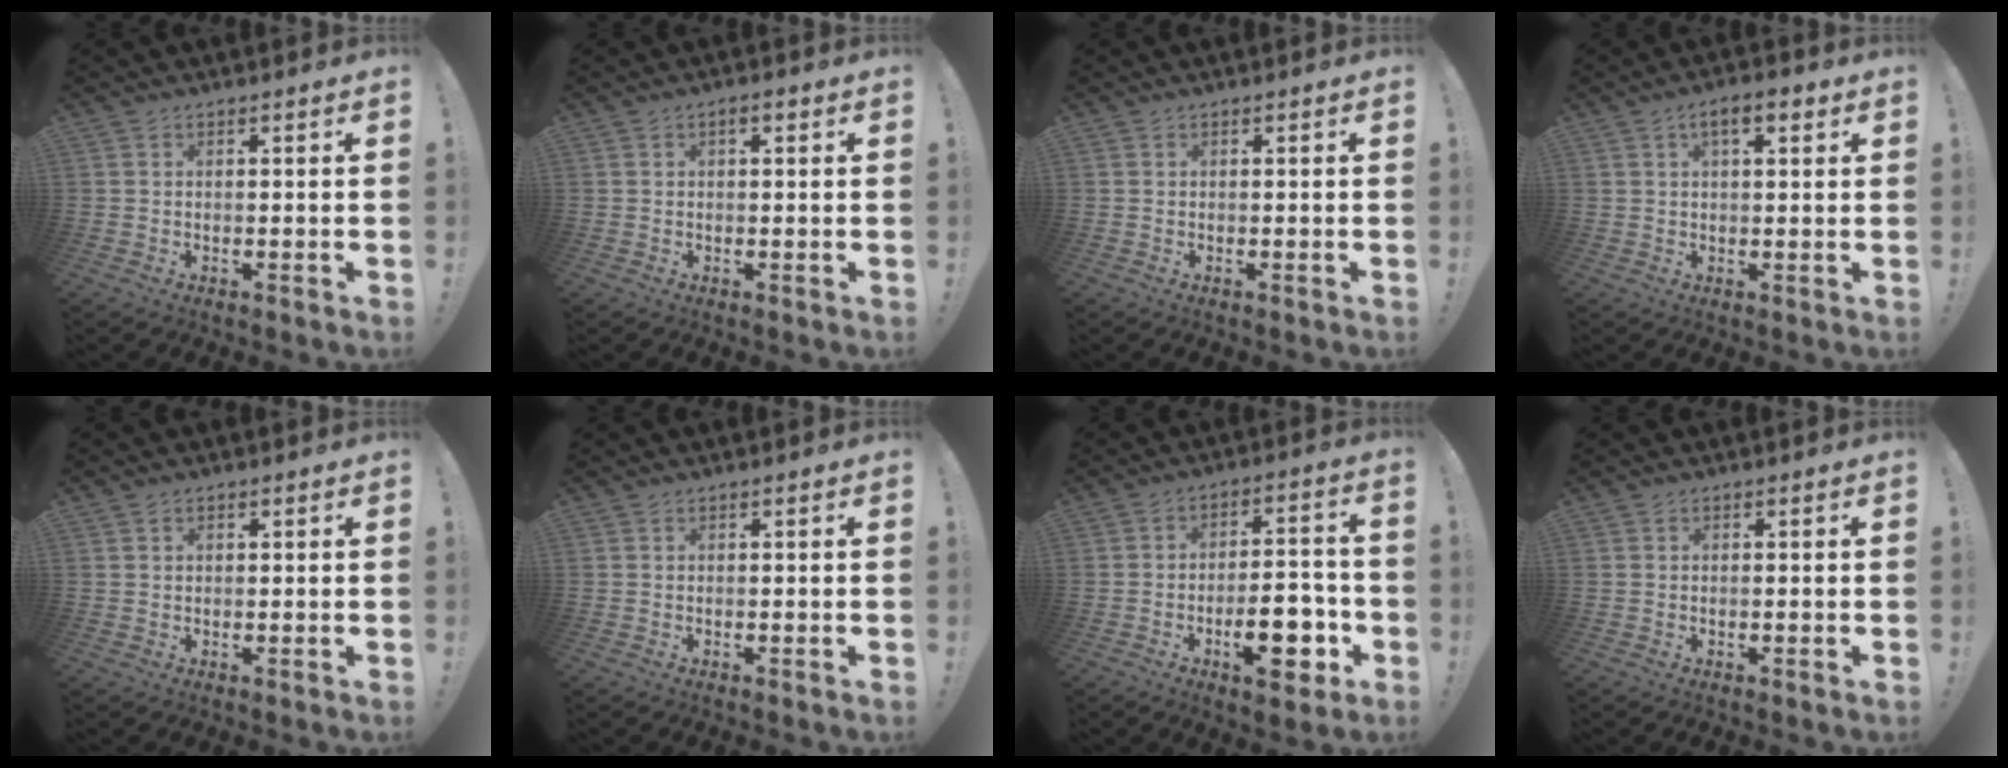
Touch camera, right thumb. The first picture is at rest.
{"total": 1.7, "force": [0.6, 0.8, 1.4], "torque": [-0.022, 0.003, 0.008]}
{"total": 0.0}
{"total": 5.5, "force": [2.3, 2.1, 4.5], "torque": [-0.059, -0.001, 0.033]}
{"total": 0.9, "force": [0.4, 0.7, 0.3], "torque": [-0.001, 0.000, 0.007]}
{"total": 0.0}
{"total": 14.7, "force": [-5.8, 6.6, 11.8], "torque": [-0.148, 0.032, -0.087]}
{"total": 0.0}